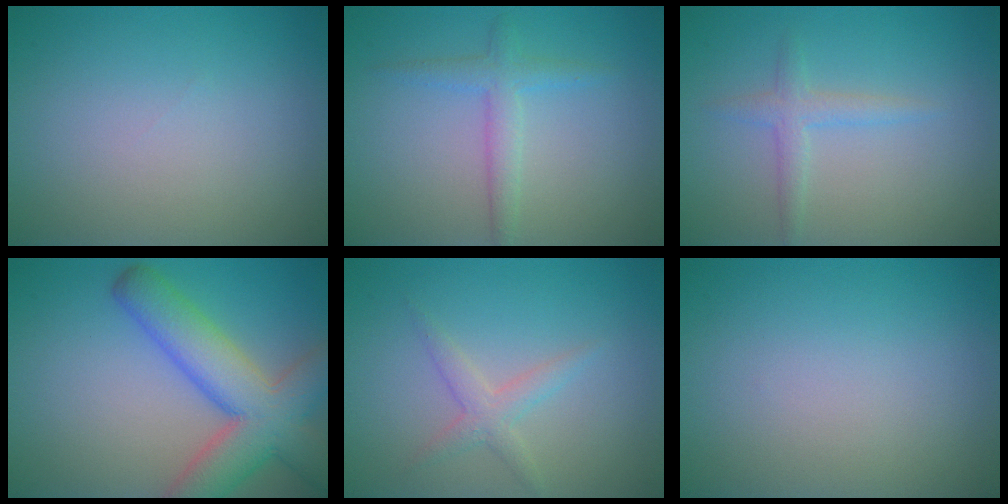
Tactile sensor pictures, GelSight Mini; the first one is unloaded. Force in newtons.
{"total": 2.3, "press": 2.3, "slide": 0.1}
{"total": 1.8, "press": 1.8, "slide": 0.1}
{"total": 8.4, "press": 8.4, "slide": 0.4}
{"total": 1.9, "press": 1.9, "slide": 0.0}
{"total": 0.0}